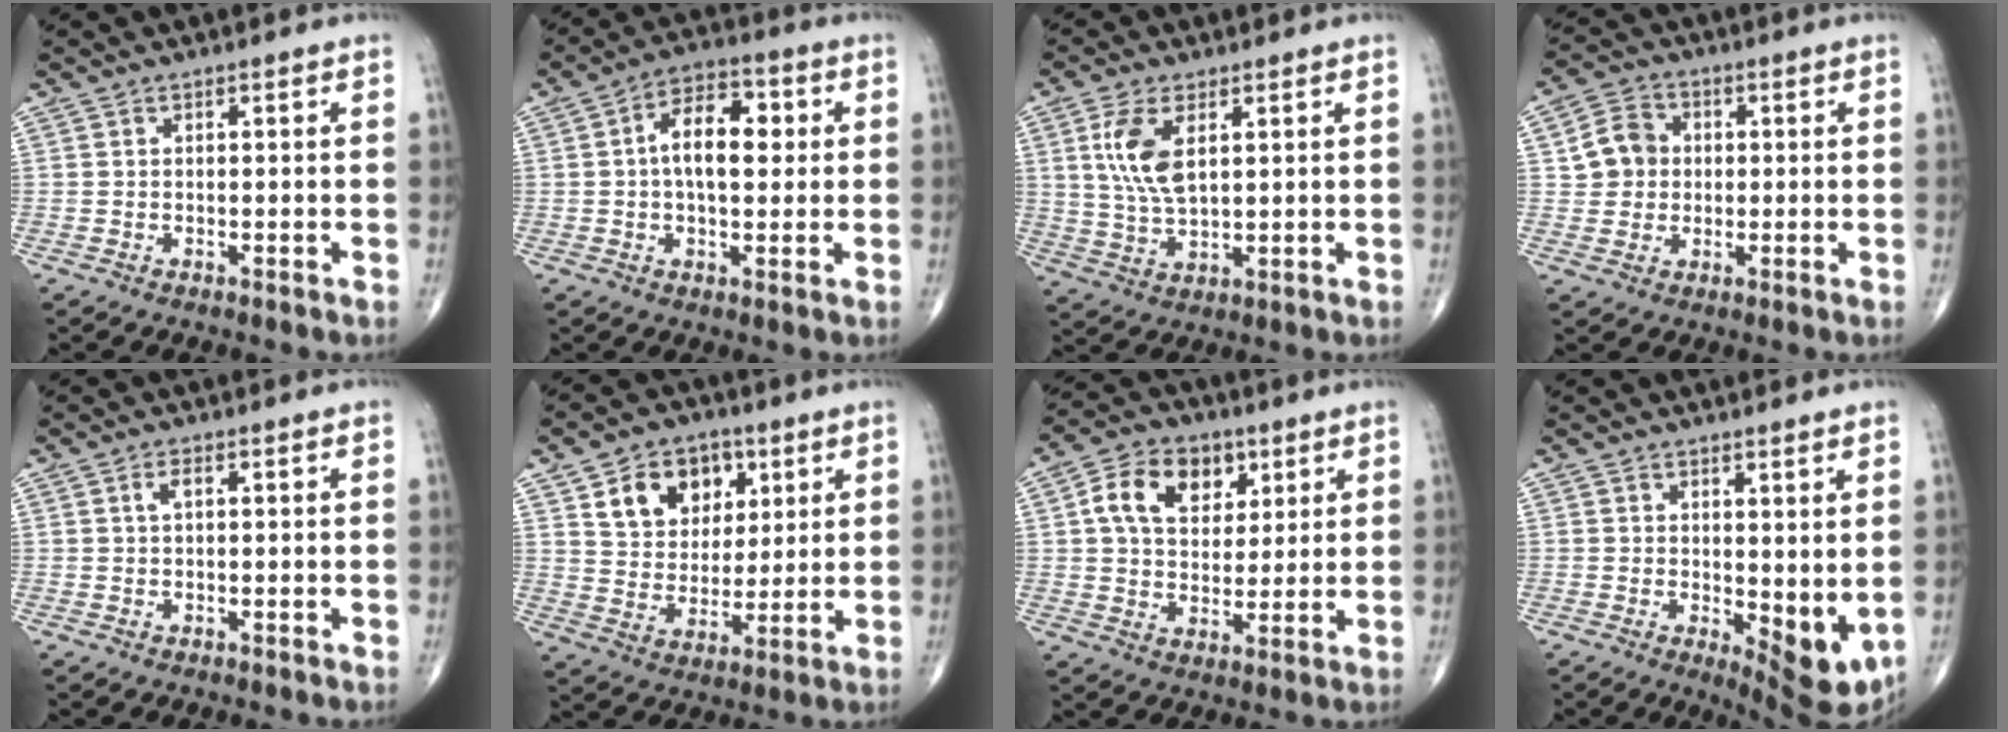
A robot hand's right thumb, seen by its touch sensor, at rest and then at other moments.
{"total": 10.5, "force": [1.2, 5.8, 8.7], "torque": [-0.128, 0.019, 0.014]}
{"total": 8.8, "force": [2.8, 4.3, 7.2], "torque": [-0.149, -0.010, 0.058]}
{"total": 6.8, "force": [0.7, 6.0, 3.0], "torque": [-0.033, 0.009, 0.005]}
{"total": 1.5, "force": [0.4, 0.6, 1.3], "torque": [-0.028, 0.005, 0.006]}
{"total": 12.5, "force": [5.4, 9.2, 6.4], "torque": [-0.062, -0.022, 0.096]}
{"total": 12.0, "force": [4.3, 8.4, 7.4], "torque": [-0.097, -0.004, 0.070]}
{"total": 8.1, "force": [0.1, 3.3, 7.4], "torque": [-0.084, -0.022, 0.012]}